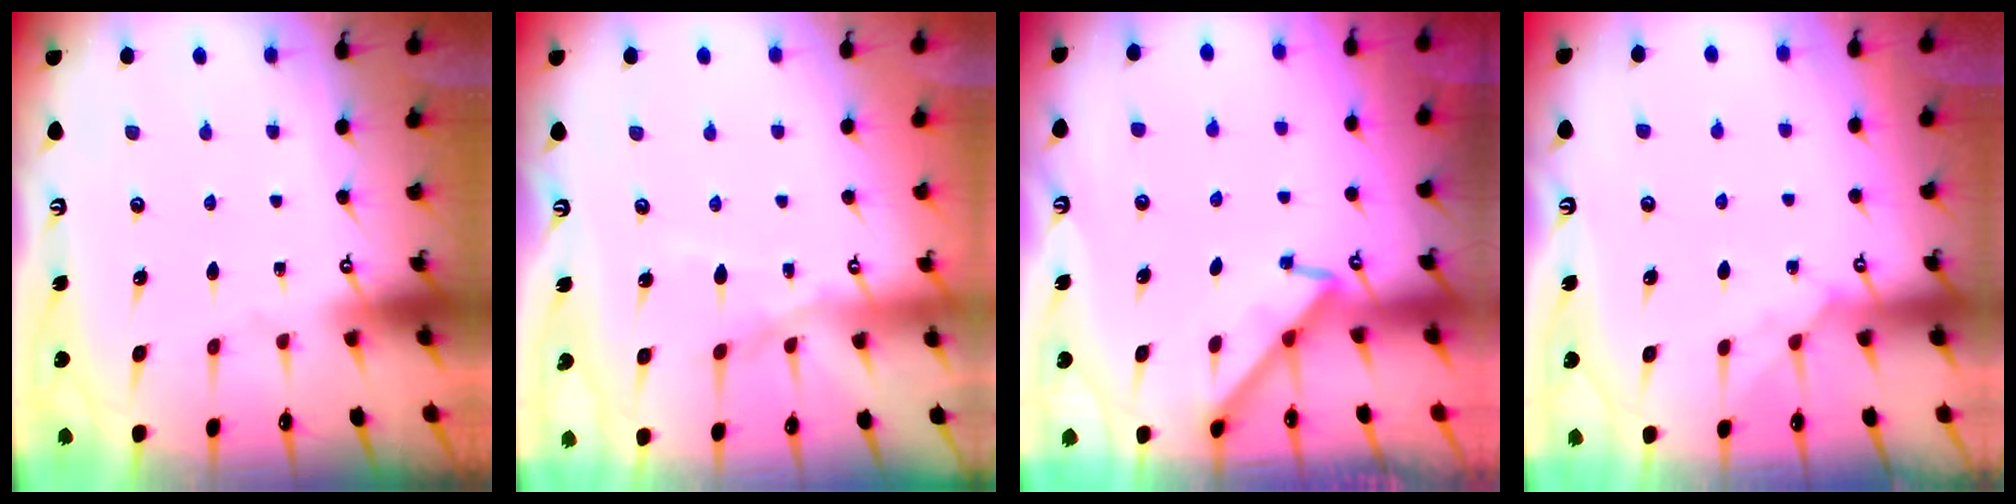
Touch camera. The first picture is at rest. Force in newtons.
{"total": 6.2, "press": 6.2, "slide": 0.5}
{"total": 3.3, "press": 3.2, "slide": 0.6}
{"total": 5.7, "press": 5.6, "slide": 0.8}